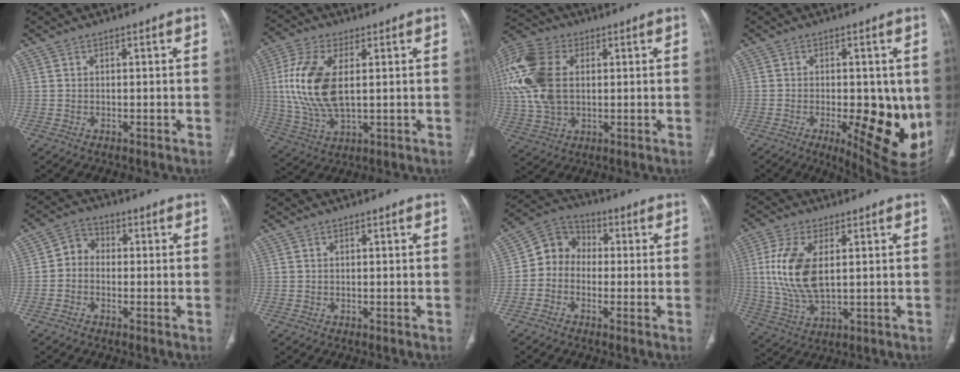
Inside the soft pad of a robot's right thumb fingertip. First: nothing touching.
{"total": 14.6, "force": [2.0, 7.4, 12.4], "torque": [-0.270, -0.006, 0.045]}
{"total": 20.5, "force": [4.0, 13.6, 14.8], "torque": [-0.359, 0.012, 0.075]}
{"total": 16.1, "force": [-2.7, 6.1, 14.6], "torque": [-0.175, -0.024, -0.017]}
{"total": 4.4, "force": [-0.7, 3.8, 2.2], "torque": [-0.020, 0.016, -0.027]}
{"total": 0.0}
{"total": 7.7, "force": [-0.8, 6.8, 3.5], "torque": [-0.038, 0.032, -0.035]}
{"total": 12.6, "force": [2.0, 6.3, 10.7], "torque": [-0.233, -0.009, 0.047]}